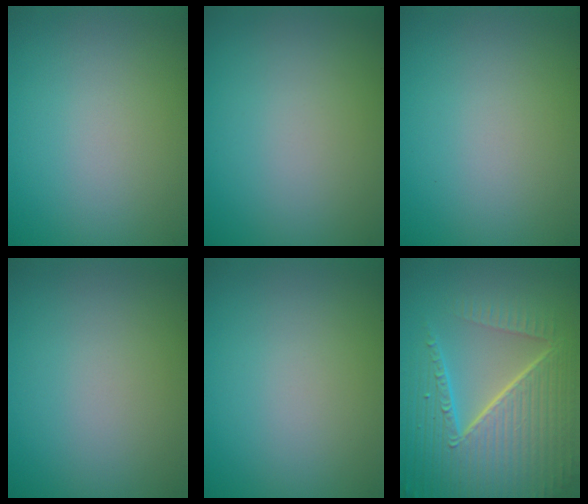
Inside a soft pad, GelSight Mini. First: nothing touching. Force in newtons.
{"total": 0.0}
{"total": 0.0}
{"total": 0.0}
{"total": 0.0}
{"total": 10.5, "press": 6.6, "slide": 8.2}